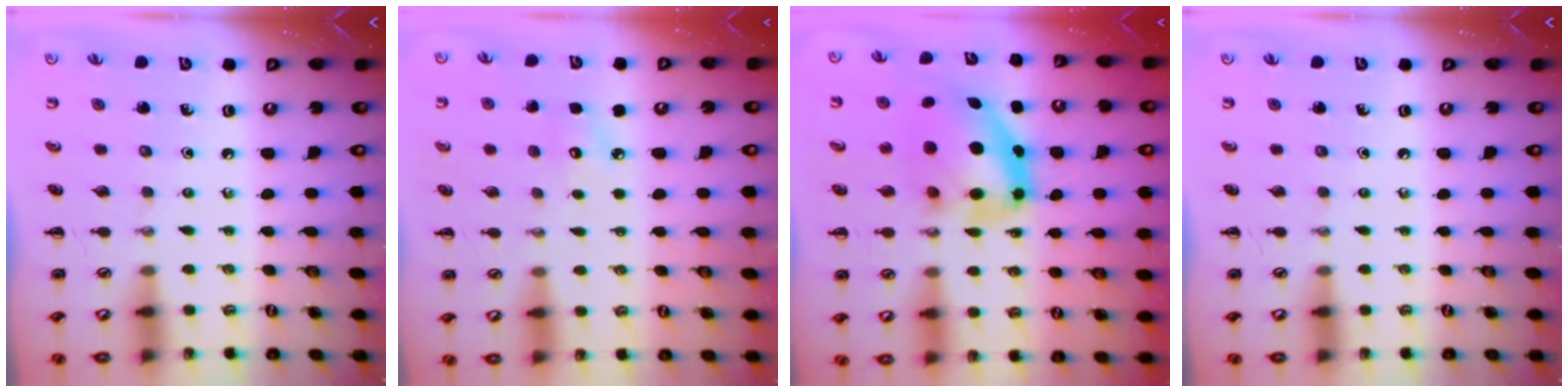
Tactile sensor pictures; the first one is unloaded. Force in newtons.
{"total": 5.4, "press": 5.2, "slide": 1.5}
{"total": 9.6, "press": 9.4, "slide": 2.1}
{"total": 0.0}